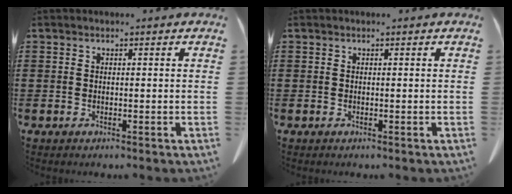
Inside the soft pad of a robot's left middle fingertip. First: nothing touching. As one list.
[{"total": 0.0}]